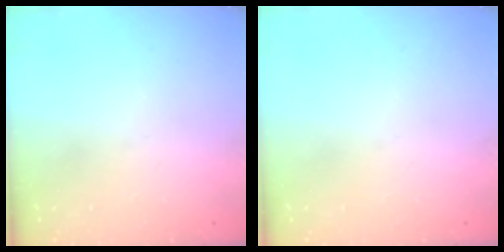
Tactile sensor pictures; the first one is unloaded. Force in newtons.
{"total": 0.0}